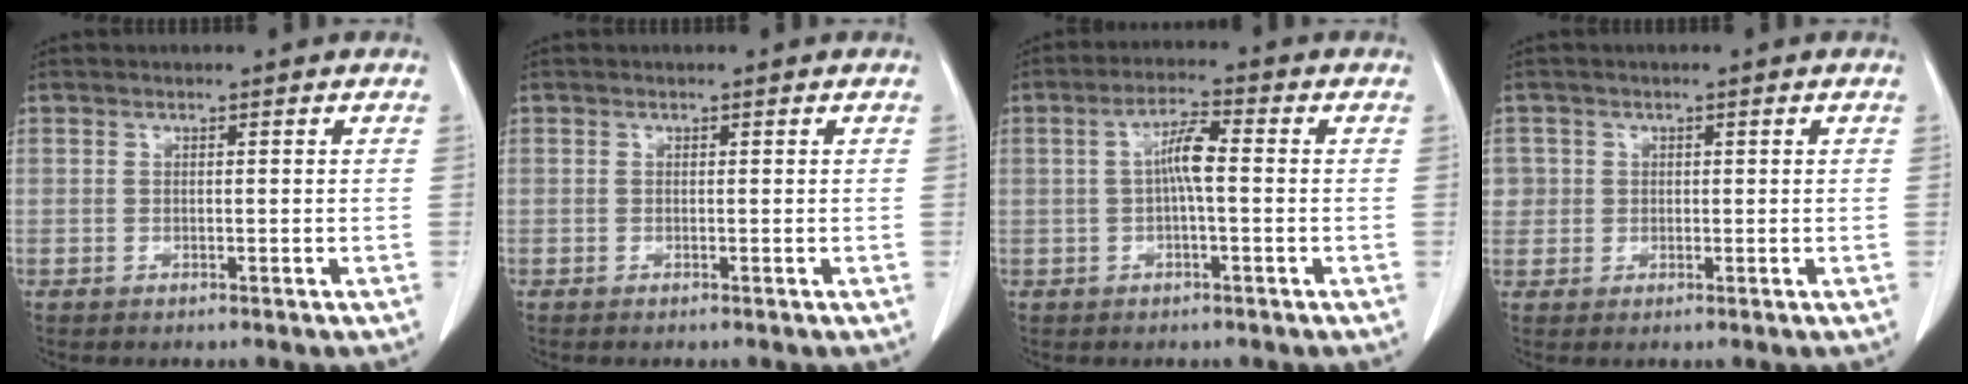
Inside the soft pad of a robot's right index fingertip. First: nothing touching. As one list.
[{"total": 0.0}, {"total": 4.8, "force": [0.0, 0.7, 4.7], "torque": [-0.090, 0.012, 0.000]}, {"total": 2.8, "force": [0.6, 2.8, 0.0], "torque": [0.021, 0.008, 0.013]}]